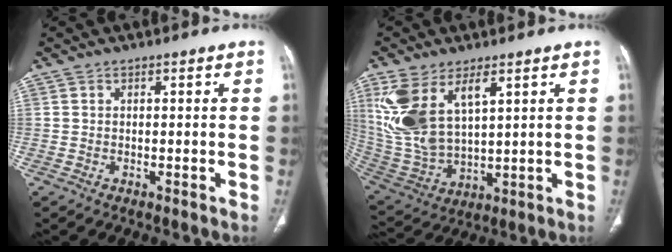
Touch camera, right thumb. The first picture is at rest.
{"total": 14.8, "force": [6.4, 7.4, 11.2], "torque": [-0.234, -0.019, 0.148]}